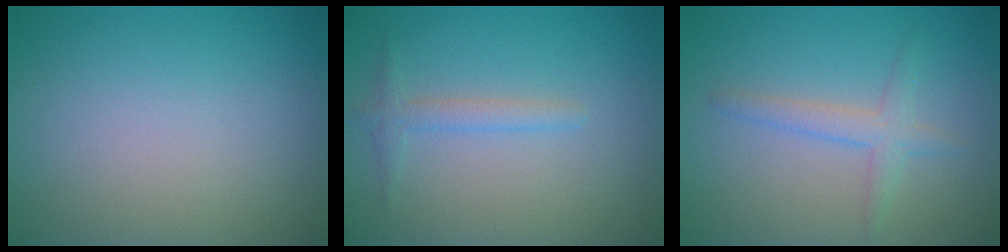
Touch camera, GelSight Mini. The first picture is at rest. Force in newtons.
{"total": 1.6, "press": 1.6, "slide": 0.1}
{"total": 2.2, "press": 2.2, "slide": 0.0}